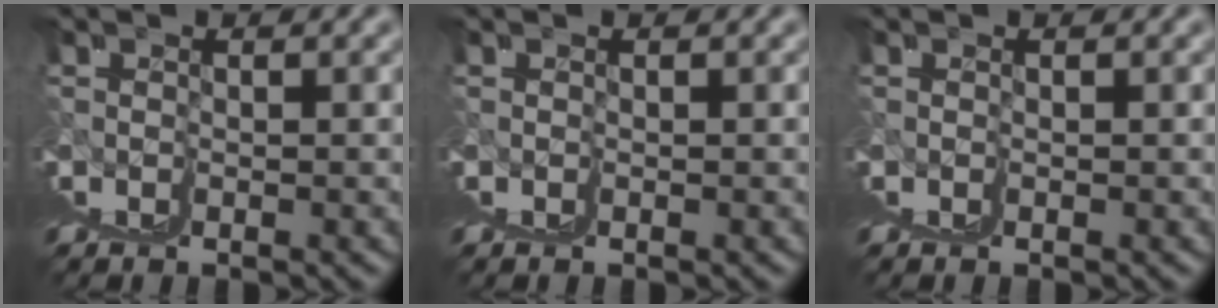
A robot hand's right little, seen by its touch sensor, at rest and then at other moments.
{"total": 0.0}
{"total": 0.0}